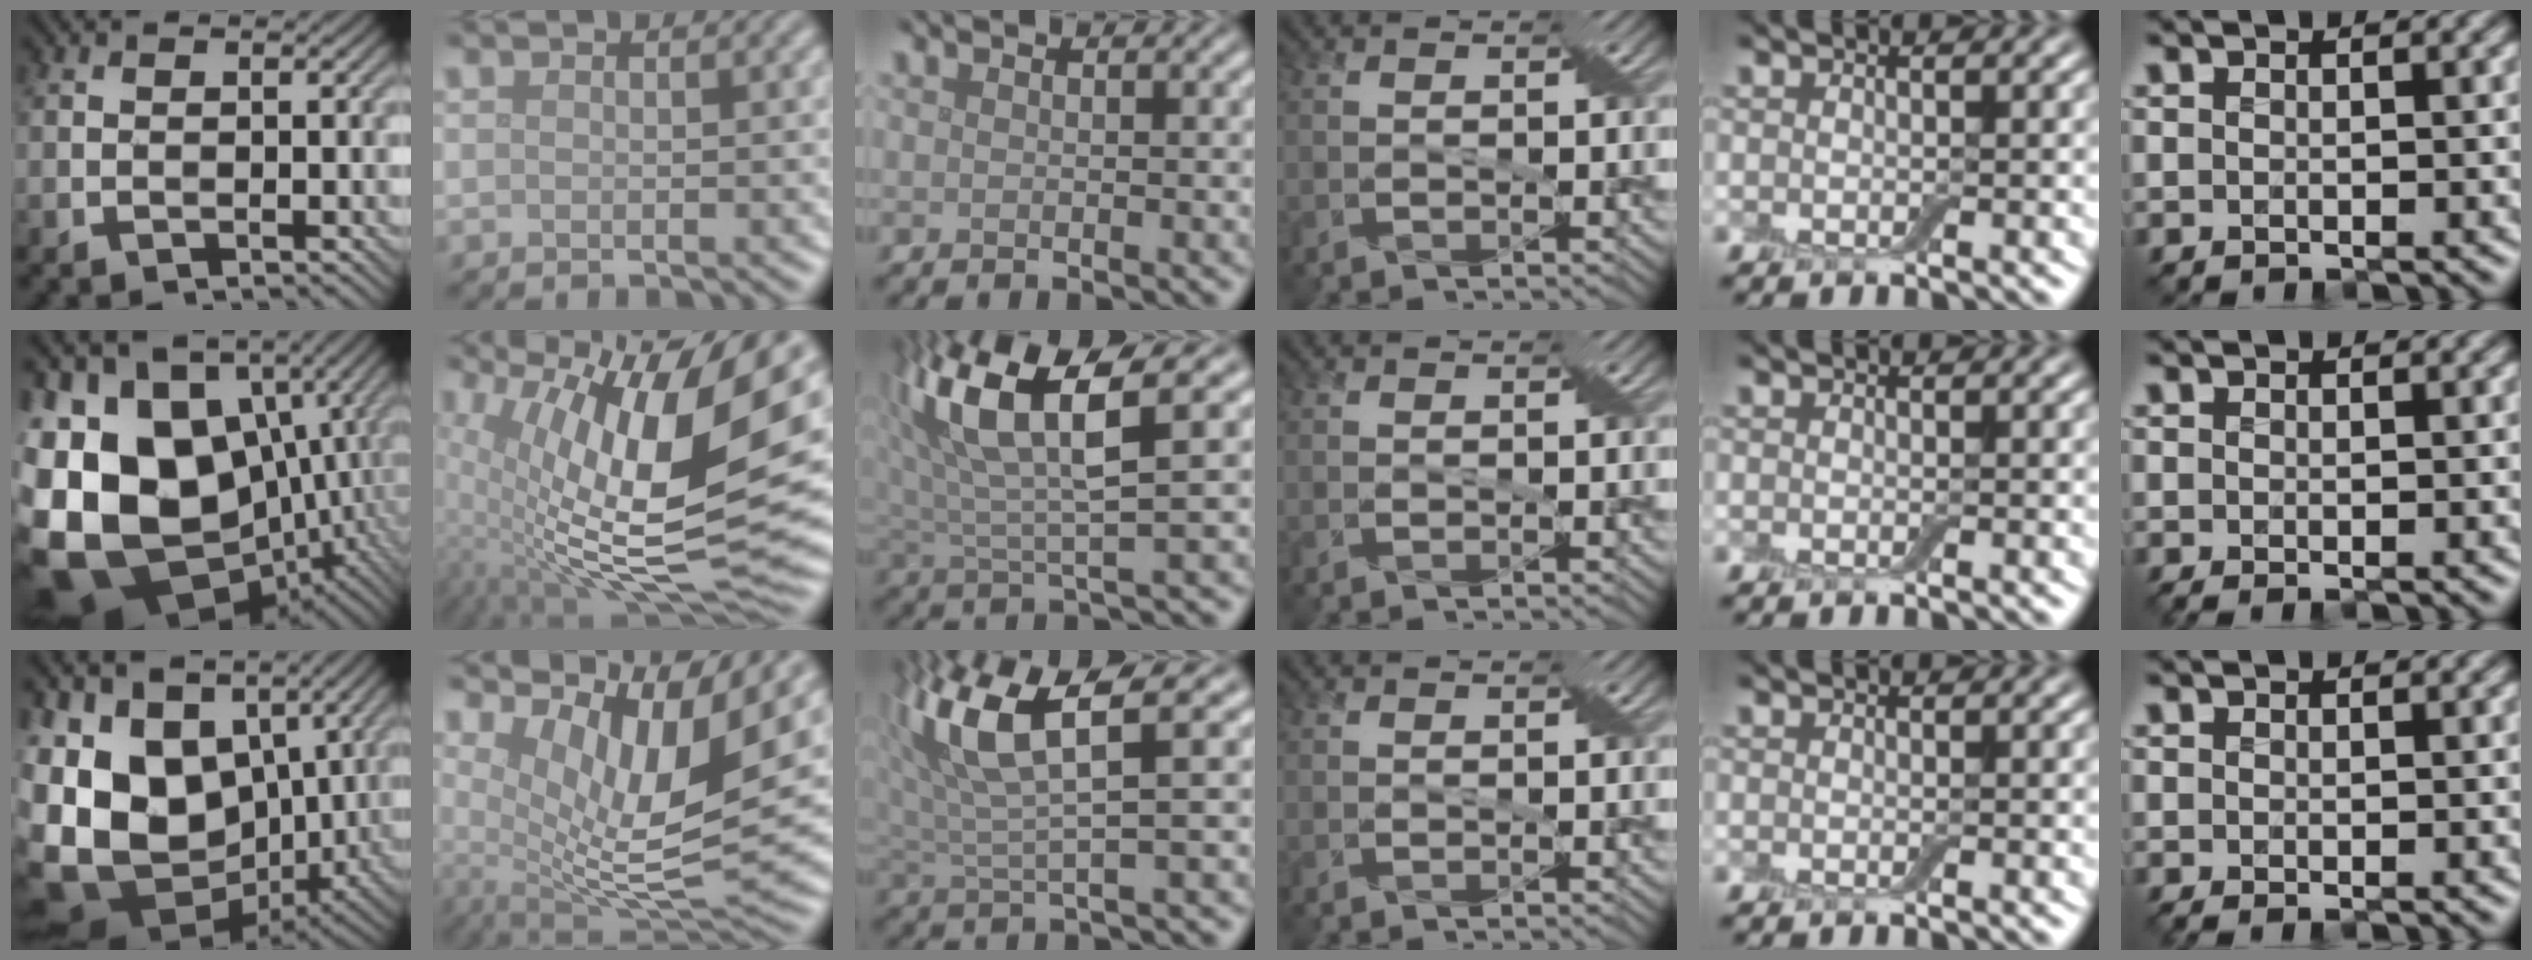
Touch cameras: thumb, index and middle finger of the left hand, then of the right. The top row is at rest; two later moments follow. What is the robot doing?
{"motion": "cut", "object": "aluminum foil"}